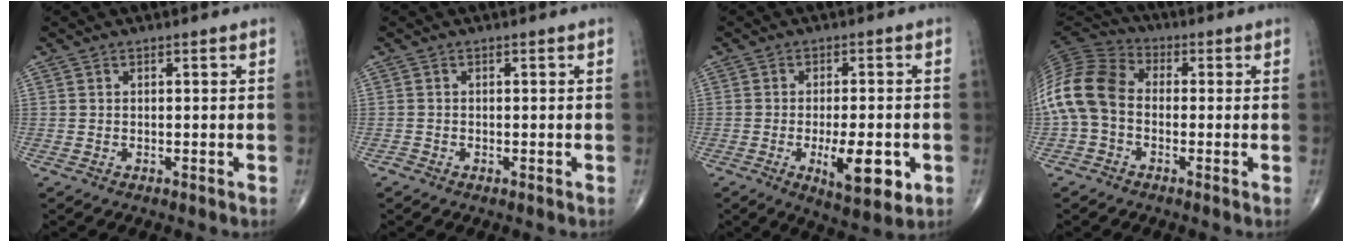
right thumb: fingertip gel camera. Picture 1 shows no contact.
{"total": 0.5, "force": [-0.4, 0.3, 0.0], "torque": [-0.005, -0.001, -0.012]}
{"total": 10.4, "force": [-3.0, 3.7, 9.3], "torque": [-0.131, -0.010, -0.040]}
{"total": 13.8, "force": [-1.5, 9.9, 9.5], "torque": [-0.196, 0.032, -0.040]}